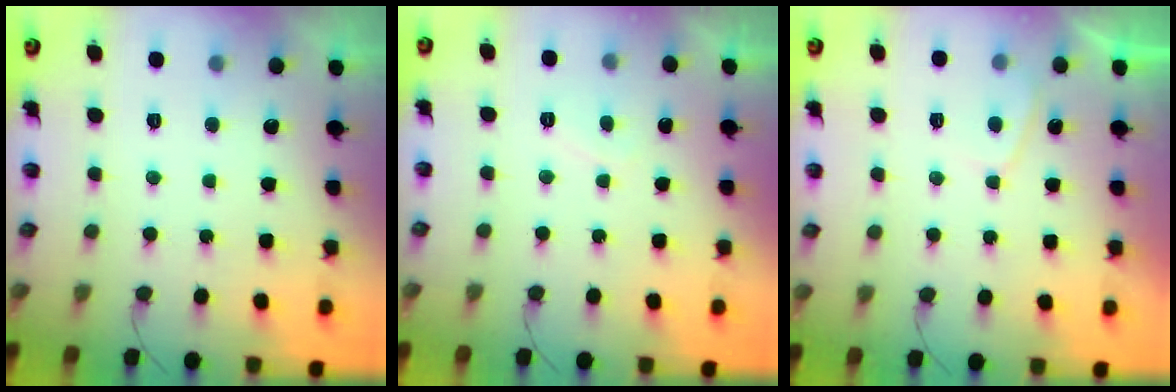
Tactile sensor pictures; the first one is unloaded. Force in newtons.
{"total": 1.8, "press": 1.6, "slide": 0.6}
{"total": 2.5, "press": 2.4, "slide": 0.6}